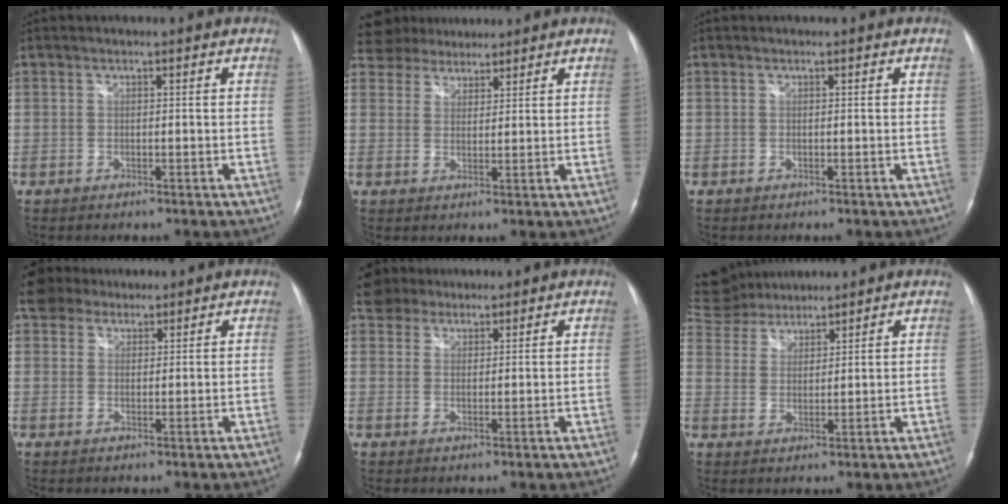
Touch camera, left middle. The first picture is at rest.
{"total": 6.5, "force": [6.1, 2.3, 0.7], "torque": [-0.014, 0.026, 0.103]}
{"total": 0.0}
{"total": 5.3, "force": [4.4, 3.0, 0.9], "torque": [-0.022, 0.023, 0.080]}
{"total": 4.8, "force": [4.1, 2.5, 0.5], "torque": [-0.015, 0.021, 0.075]}
{"total": 11.2, "force": [10.4, 3.6, 2.0], "torque": [-0.058, 0.033, 0.198]}